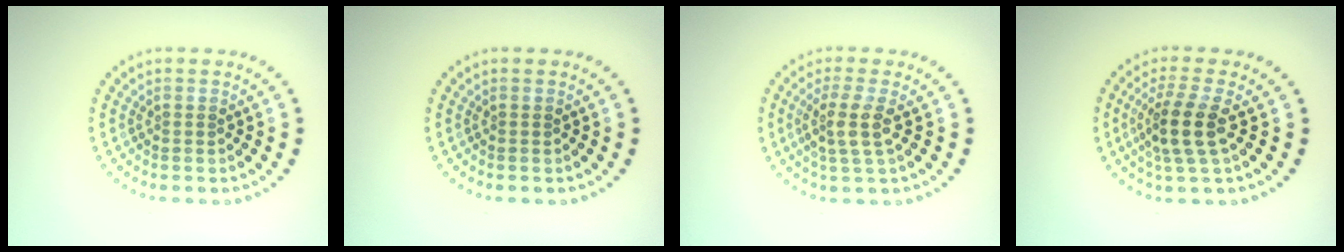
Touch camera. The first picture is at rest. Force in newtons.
{"total": 0.0}
{"total": 2.9, "press": 2.4, "slide": 1.6}
{"total": 3.7, "press": 2.9, "slide": 2.3}